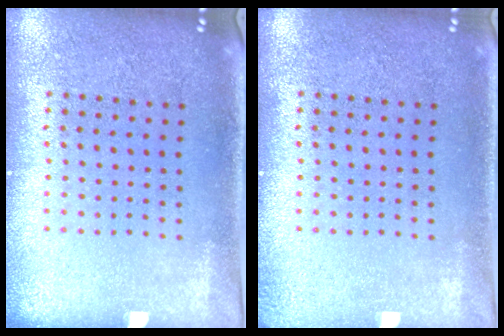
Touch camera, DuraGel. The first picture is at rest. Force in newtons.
{"total": 0.7, "press": 0.7, "slide": 0.2}